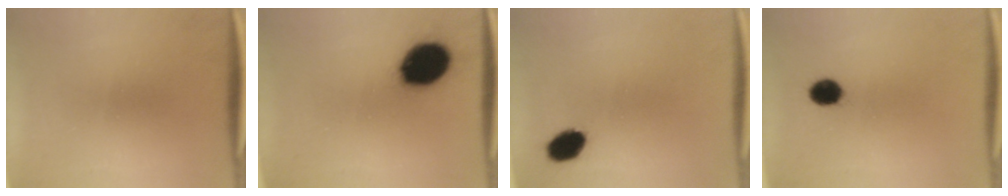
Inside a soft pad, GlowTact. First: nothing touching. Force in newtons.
{"total": 14.1}
{"total": 6.1}
{"total": 4.6}